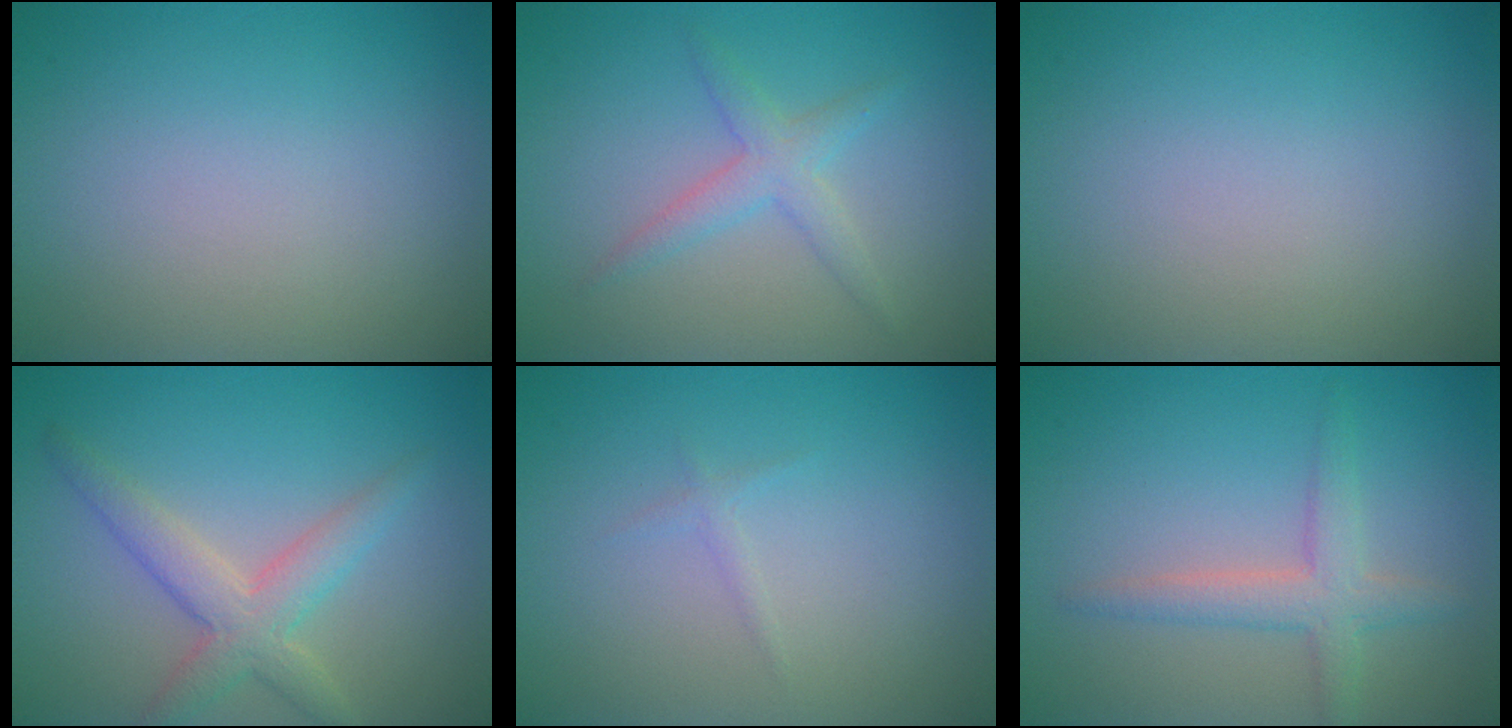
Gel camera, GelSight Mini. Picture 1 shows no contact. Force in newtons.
{"total": 2.3, "press": 2.3, "slide": 0.1}
{"total": 0.0}
{"total": 3.8, "press": 3.8, "slide": 0.2}
{"total": 0.6, "press": 0.6, "slide": 0.1}
{"total": 2.9, "press": 2.9, "slide": 0.2}